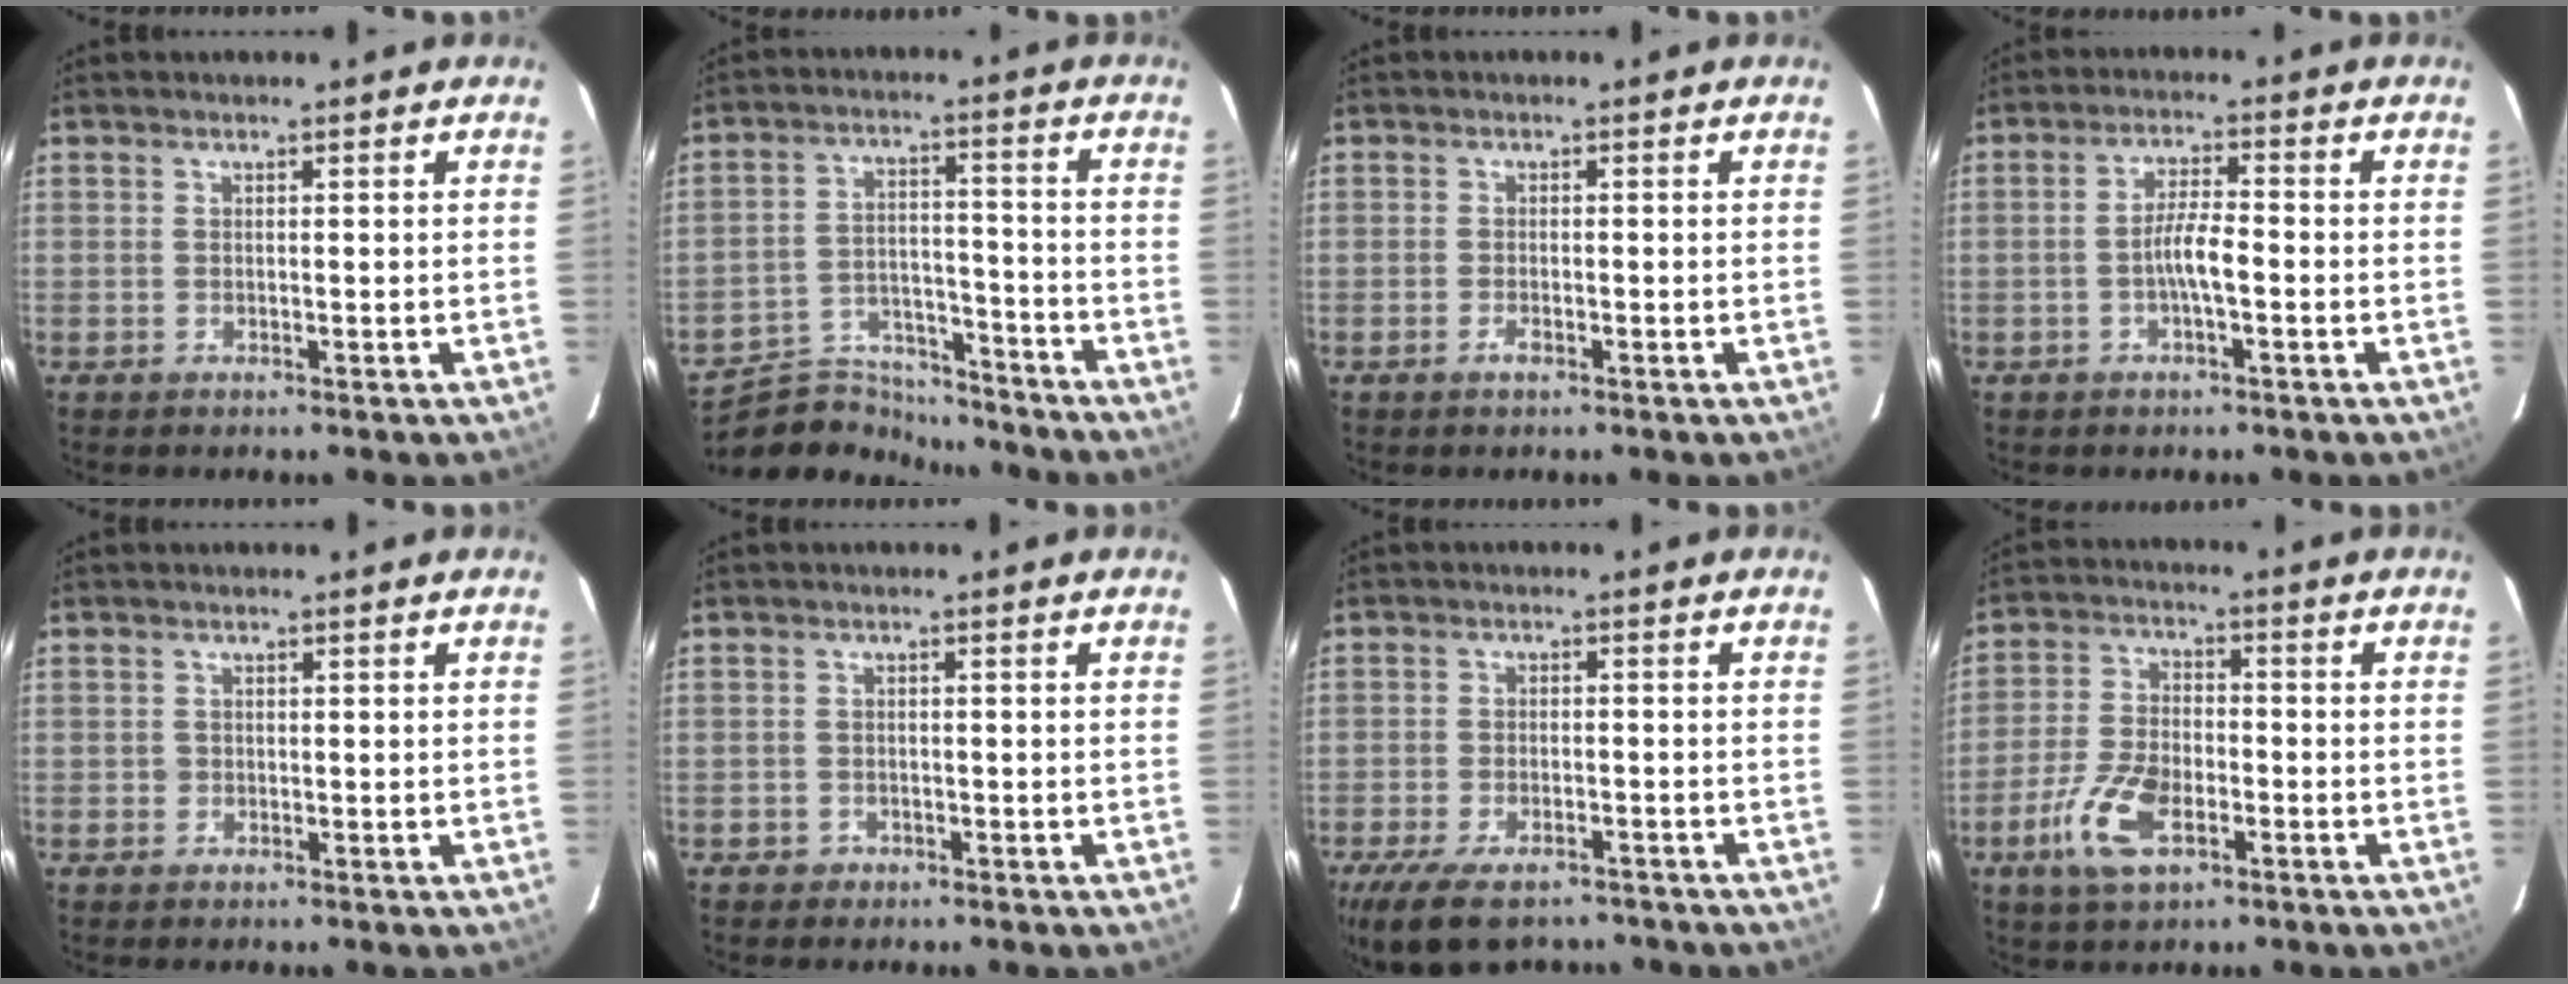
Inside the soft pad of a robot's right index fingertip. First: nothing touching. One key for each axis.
{"total": 12.2, "fx": -11.6, "fy": 3.6, "fz": 1.8, "tx": -0.054, "ty": 0.023, "tz": -0.191}
{"total": 1.3, "fx": -0.9, "fy": 0.6, "fz": 0.8, "tx": -0.018, "ty": -0.002, "tz": -0.016}
{"total": 4.5, "fx": -1.5, "fy": 0.6, "fz": 4.2, "tx": -0.081, "ty": 0.007, "tz": -0.028}
{"total": 0.8, "fx": -0.2, "fy": 0.8, "fz": 0.0, "tx": 0.003, "ty": 0.000, "tz": -0.002}
{"total": 2.0, "fx": -1.2, "fy": 1.6, "fz": 0.2, "tx": -0.008, "ty": 0.004, "tz": -0.017}
{"total": 13.3, "fx": -9.8, "fy": 5.9, "fz": 6.8, "tx": -0.159, "ty": -0.025, "tz": -0.161}
{"total": 10.5, "fx": -4.9, "fy": 5.3, "fz": 7.6, "tx": -0.169, "ty": -0.005, "tz": -0.090}